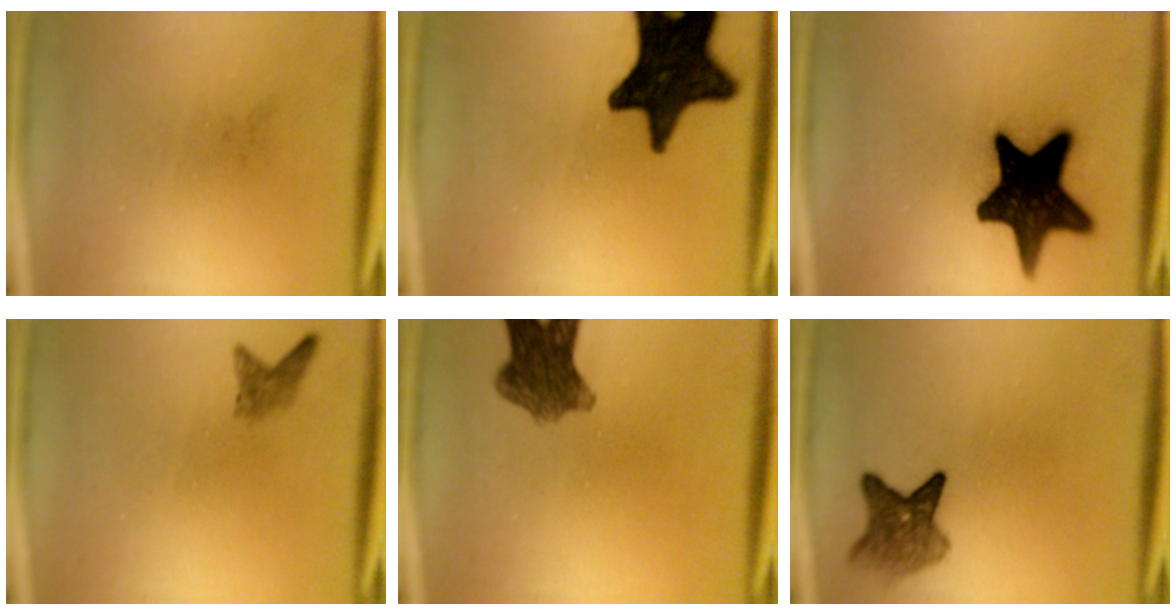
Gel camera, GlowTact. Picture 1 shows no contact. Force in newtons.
{"total": 17.2}
{"total": 18.4}
{"total": 1.6}
{"total": 7.5}
{"total": 5.1}